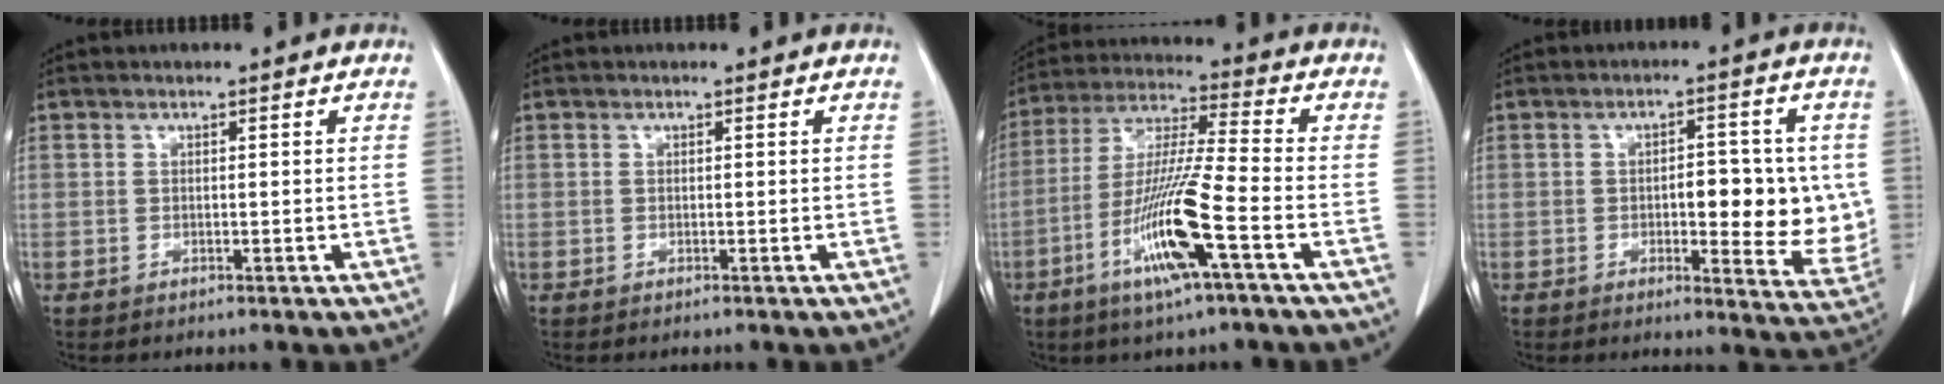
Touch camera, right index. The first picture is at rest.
{"total": 0.0}
{"total": 13.8, "force": [-5.6, -0.2, 12.6], "torque": [-0.256, -0.015, -0.109]}
{"total": 11.2, "force": [-0.4, 4.1, 10.4], "torque": [-0.120, 0.001, 0.002]}